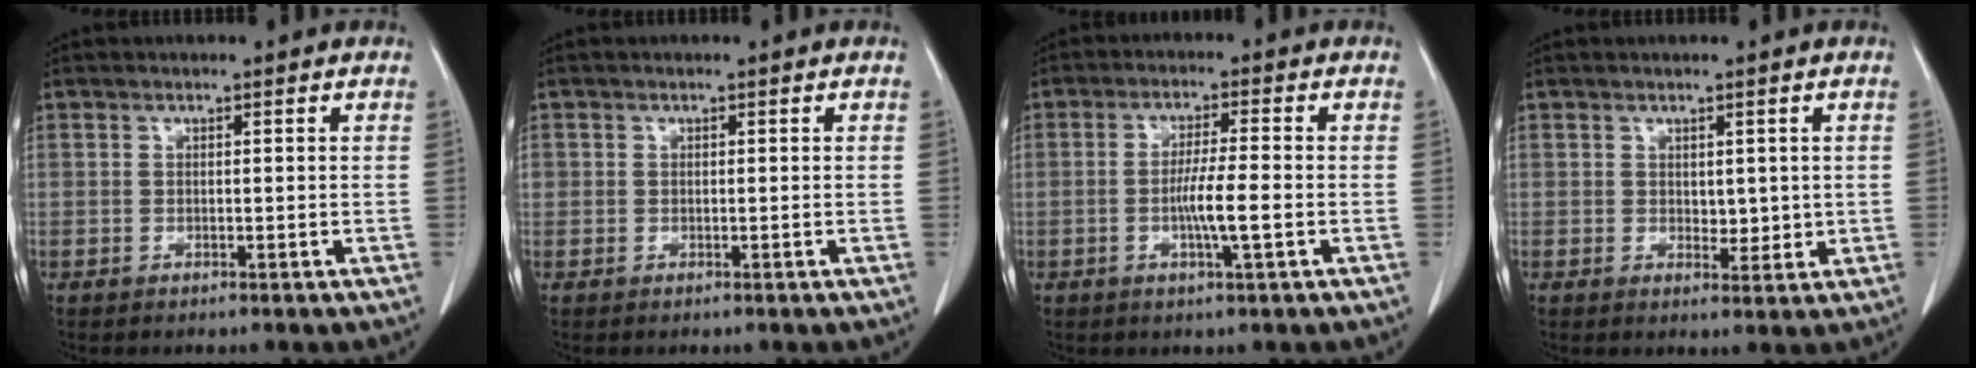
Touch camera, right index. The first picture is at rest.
{"total": 0.7, "force": [0.2, 0.6, 0.1], "torque": [0.008, 0.008, 0.004]}
{"total": 5.4, "force": [-1.2, -0.1, 5.3], "torque": [-0.095, -0.005, -0.021]}
{"total": 2.5, "force": [0.6, 1.6, 1.8], "torque": [-0.018, -0.005, 0.016]}